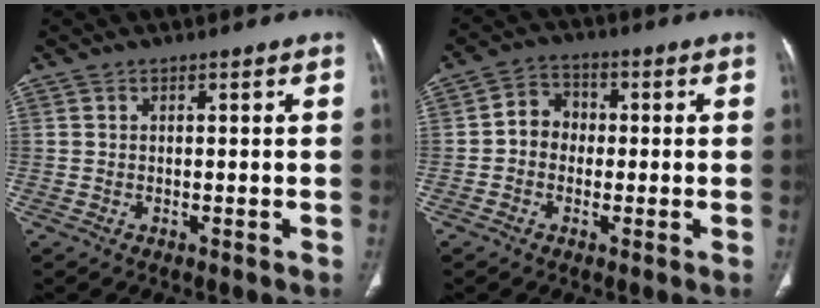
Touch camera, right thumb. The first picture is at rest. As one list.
[{"total": 5.6, "force": [-0.4, 4.9, 2.7], "torque": [-0.021, 0.020, -0.020]}]